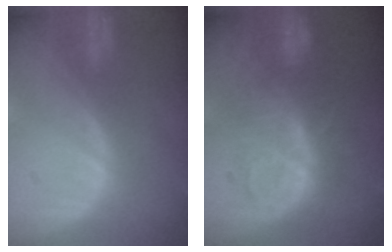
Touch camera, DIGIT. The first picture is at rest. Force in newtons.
{"total": 9.6, "press": 9.1, "slide": 2.9}